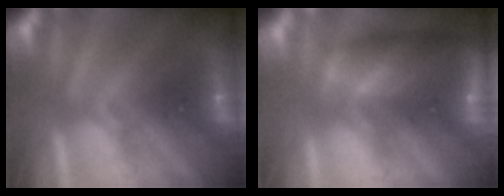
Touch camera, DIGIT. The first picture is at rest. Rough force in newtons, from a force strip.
{"total": 8.9}